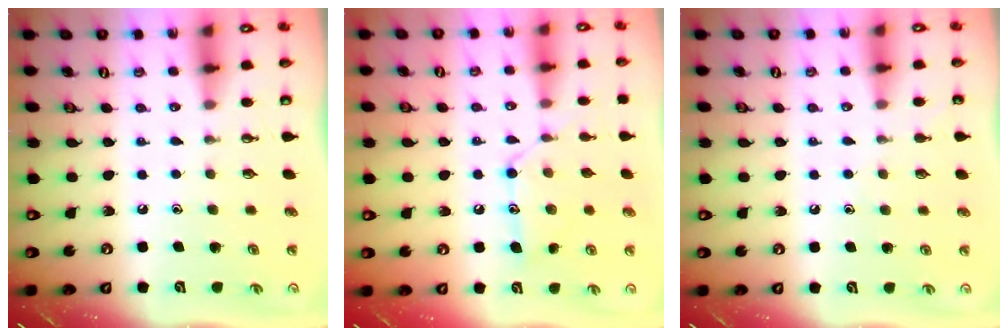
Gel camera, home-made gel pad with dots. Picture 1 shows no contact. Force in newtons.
{"total": 12.6, "press": 12.5, "slide": 0.7}
{"total": 2.9, "press": 2.9, "slide": 0.4}